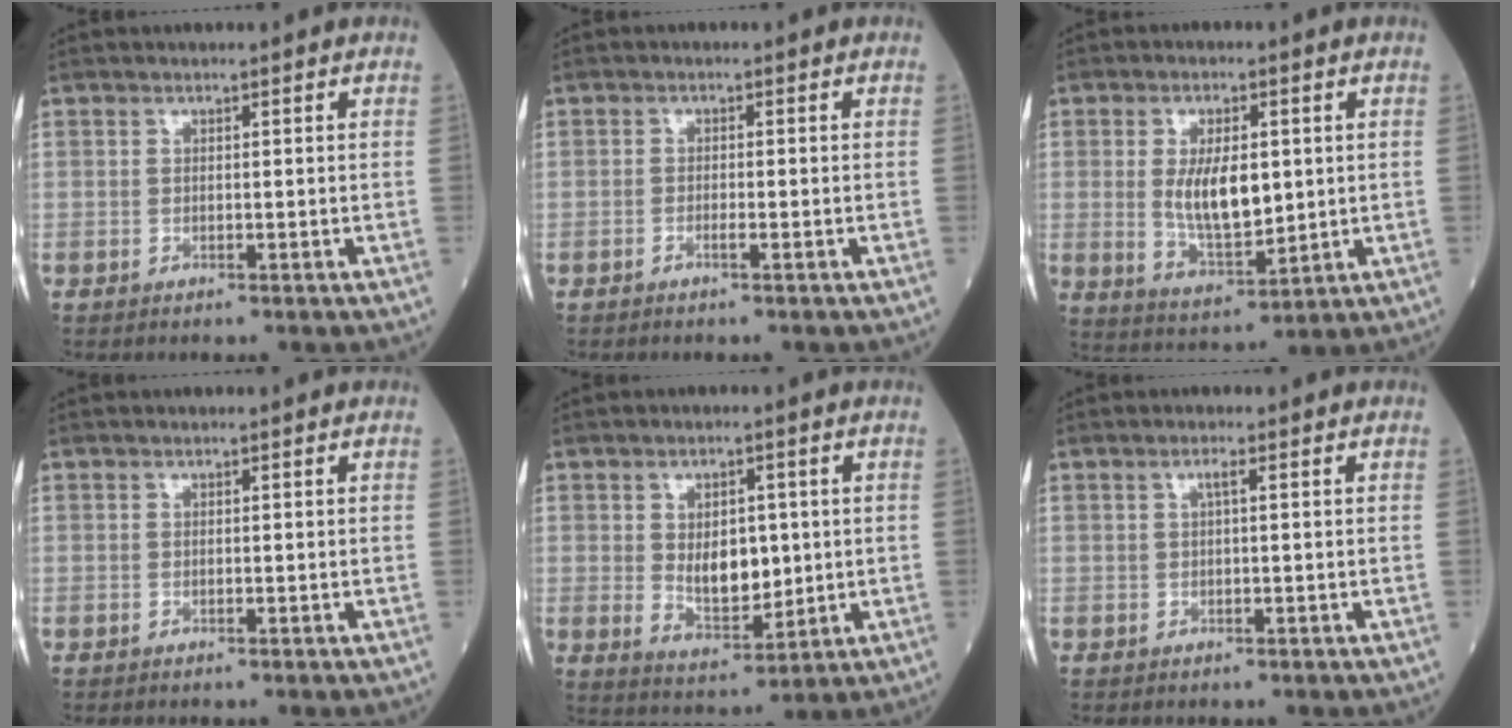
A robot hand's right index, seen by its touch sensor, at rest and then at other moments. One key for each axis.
{"total": 1.0, "fx": -0.6, "fy": -0.1, "fz": 0.7, "tx": -0.014, "ty": 0.001, "tz": -0.013}
{"total": 9.2, "fx": 1.0, "fy": 3.6, "fz": 8.4, "tx": -0.163, "ty": -0.009, "tz": 0.025}
{"total": 0.0}
{"total": 7.5, "fx": 0.6, "fy": 4.0, "fz": 6.3, "tx": -0.105, "ty": -0.005, "tz": 0.022}
{"total": 1.1, "fx": 0.3, "fy": 0.0, "fz": 1.1, "tx": -0.022, "ty": 0.003, "tz": 0.004}